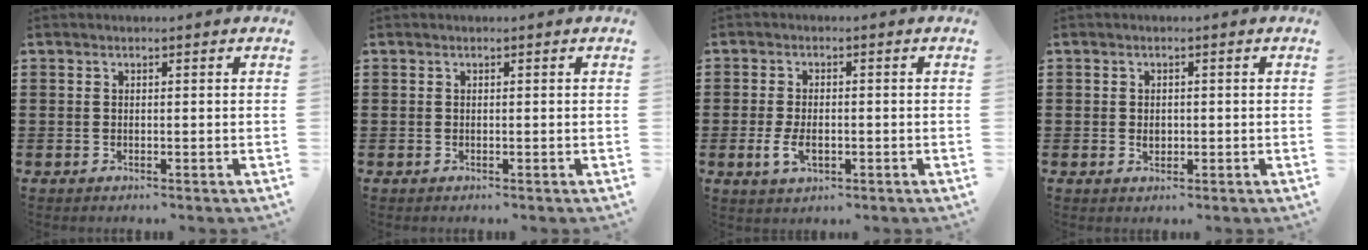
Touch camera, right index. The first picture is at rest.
{"total": 0.0}
{"total": 3.7, "force": [-0.9, 2.0, 3.0], "torque": [-0.069, -0.005, -0.017]}
{"total": 1.5, "force": [0.0, 1.1, 1.0], "torque": [-0.020, 0.006, -0.001]}